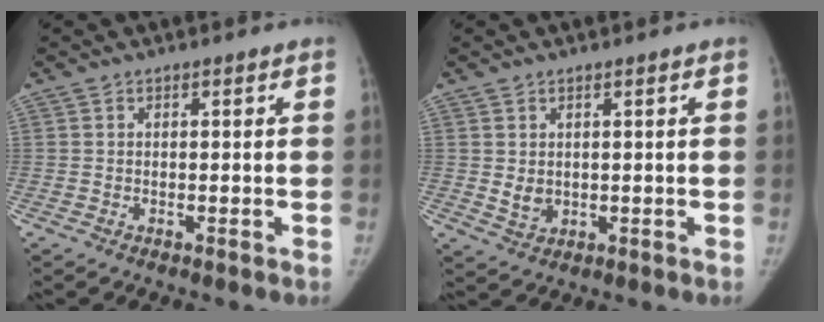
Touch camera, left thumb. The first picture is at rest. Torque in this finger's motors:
{"motor_torque": [-0.08, 0.09, 0.34, -0.14, 0.00]}